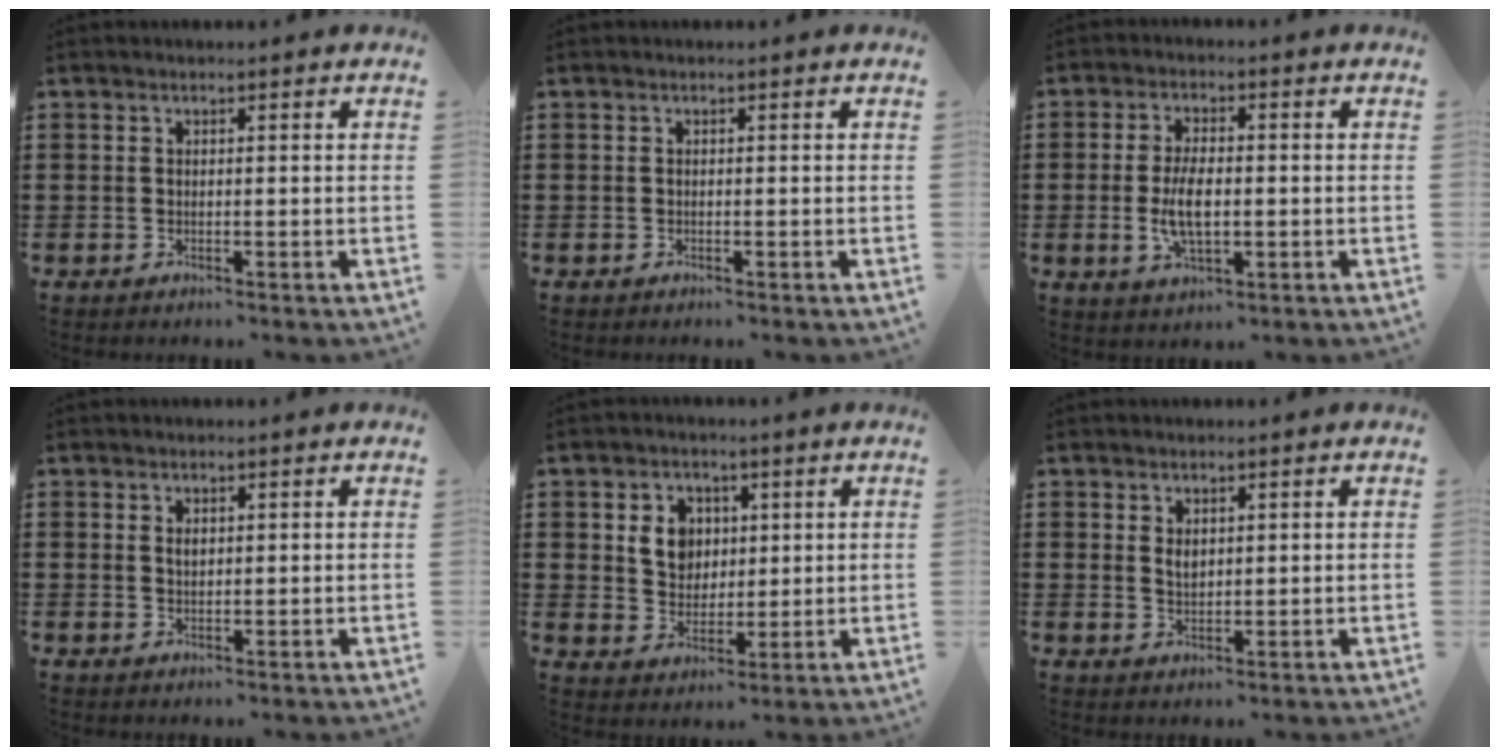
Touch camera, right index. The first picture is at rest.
{"total": 0.0}
{"total": 6.3, "force": [-0.7, 2.8, 5.6], "torque": [-0.127, -0.006, -0.019]}
{"total": 1.1, "force": [0.4, 0.6, 0.7], "torque": [-0.016, 0.004, 0.008]}
{"total": 5.7, "force": [1.6, 4.9, 2.3], "torque": [-0.059, 0.015, 0.025]}
{"total": 1.9, "force": [1.0, 1.2, 1.2], "torque": [-0.018, 0.001, 0.016]}